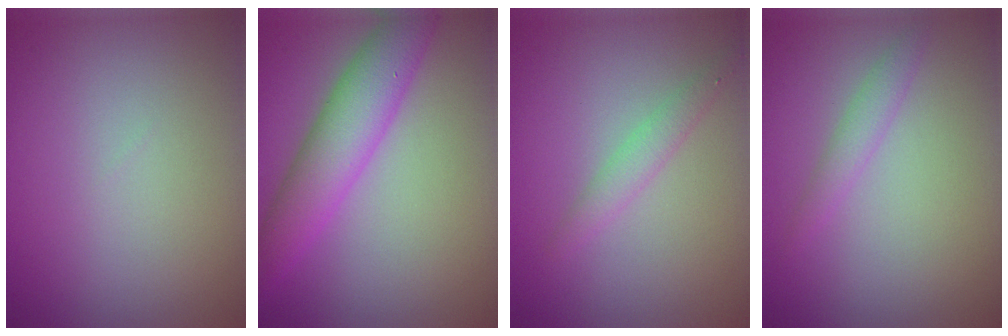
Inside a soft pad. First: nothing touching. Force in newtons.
{"total": 5.3, "press": 5.3, "slide": 0.1}
{"total": 1.7, "press": 1.7, "slide": 0.0}
{"total": 1.5, "press": 1.5, "slide": 0.1}